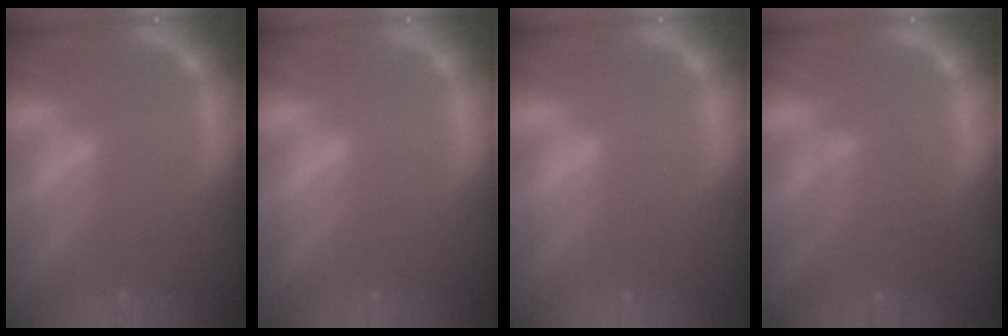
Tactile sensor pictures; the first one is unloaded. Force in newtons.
{"total": 0.0}
{"total": 0.0}
{"total": 4.5}